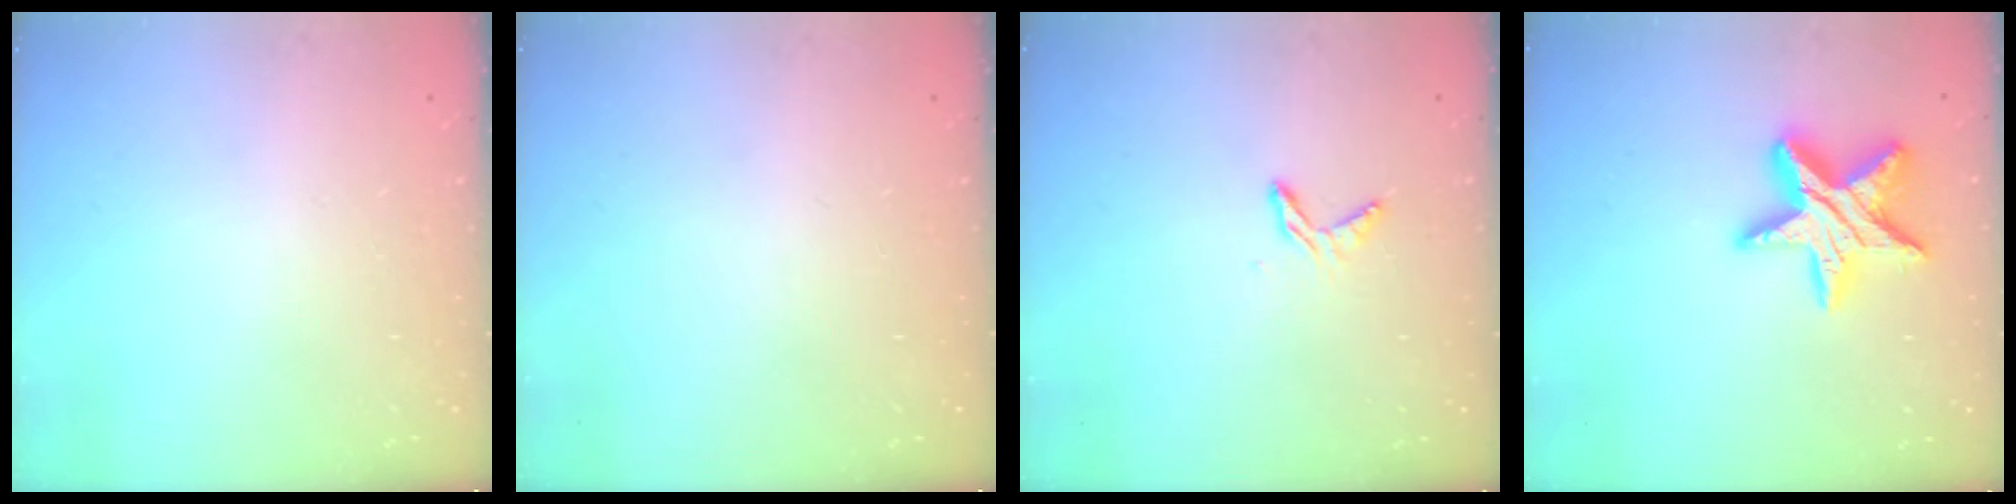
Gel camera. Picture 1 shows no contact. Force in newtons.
{"total": 0.0}
{"total": 5.3, "press": 5.2, "slide": 0.3}
{"total": 15.3, "press": 15.2, "slide": 1.3}